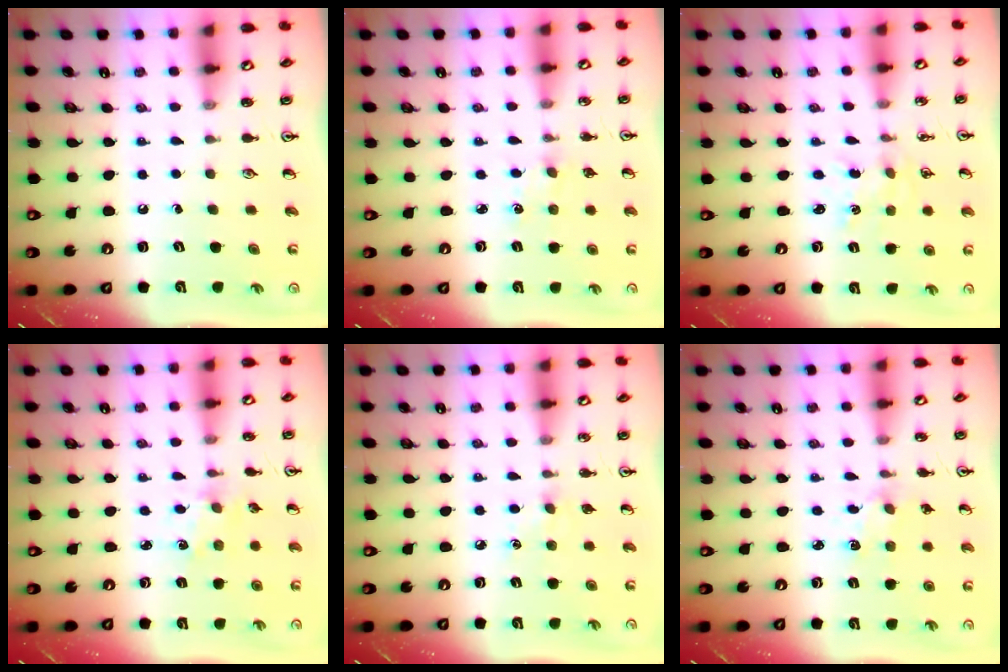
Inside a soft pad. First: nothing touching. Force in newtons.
{"total": 2.1, "press": 2.1, "slide": 0.3}
{"total": 0.0}
{"total": 1.5, "press": 1.5, "slide": 0.1}
{"total": 5.4, "press": 5.3, "slide": 0.8}
{"total": 2.1, "press": 2.0, "slide": 0.3}